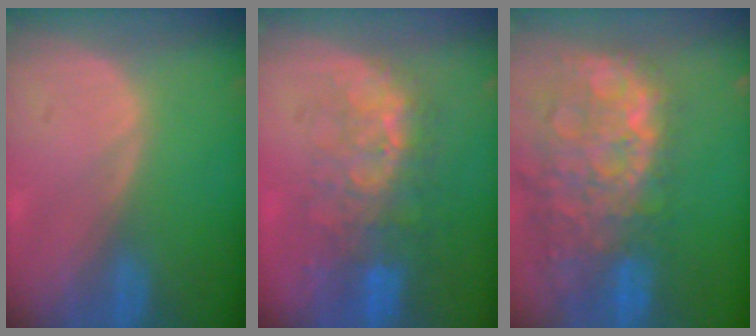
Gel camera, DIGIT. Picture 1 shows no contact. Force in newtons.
{"total": 9.9, "press": 8.6, "slide": 4.9}
{"total": 15.0, "press": 12.2, "slide": 8.7}